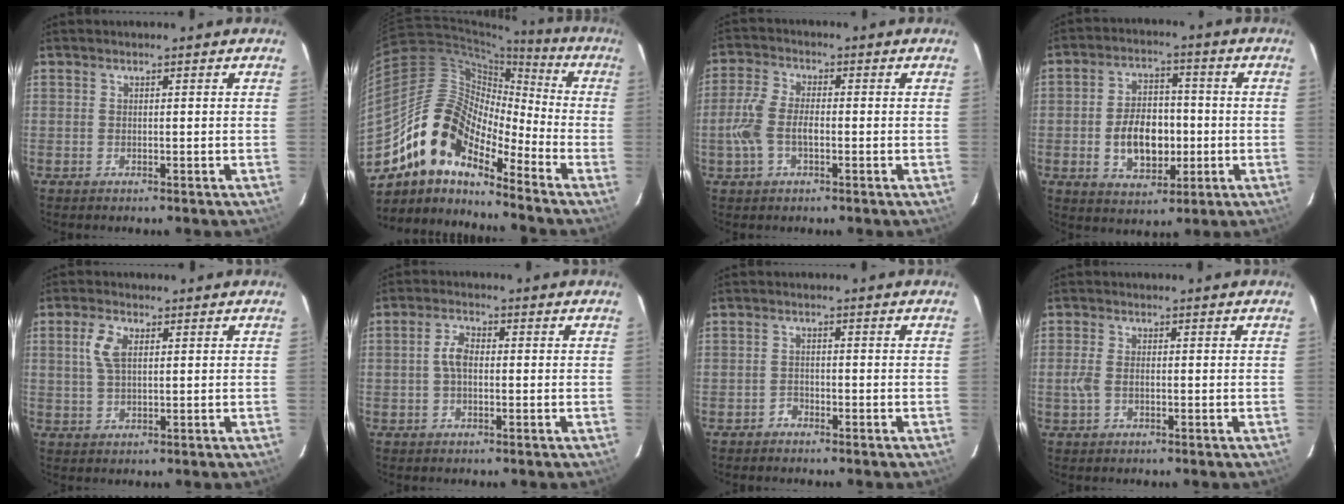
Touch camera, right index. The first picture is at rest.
{"total": 14.3, "force": [-10.7, 5.6, 7.6], "torque": [-0.127, 0.012, -0.216]}
{"total": 7.0, "force": [-1.6, 3.5, 5.8], "torque": [-0.130, 0.008, -0.030]}
{"total": 10.8, "force": [-1.9, 7.0, 8.0], "torque": [-0.153, 0.018, -0.020]}
{"total": 4.8, "force": [1.4, 2.4, 3.8], "torque": [-0.078, 0.008, 0.029]}
{"total": 3.5, "force": [-0.2, 2.0, 2.9], "torque": [-0.061, 0.010, -0.003]}
{"total": 1.5, "force": [-1.3, 0.6, -0.1], "torque": [0.002, 0.004, -0.025]}
{"total": 3.0, "force": [-0.7, 1.7, 2.4], "torque": [-0.055, 0.001, -0.013]}